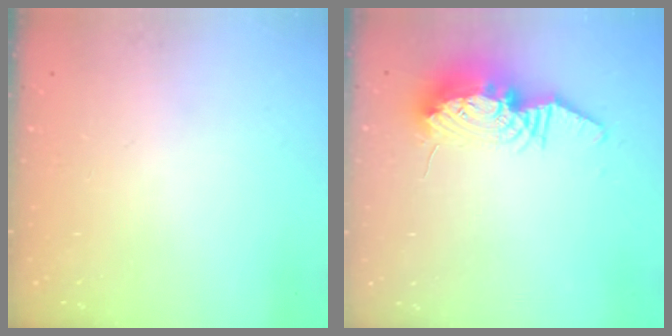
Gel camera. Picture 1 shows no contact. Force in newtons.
{"total": 12.1, "press": 12.1, "slide": 1.3}